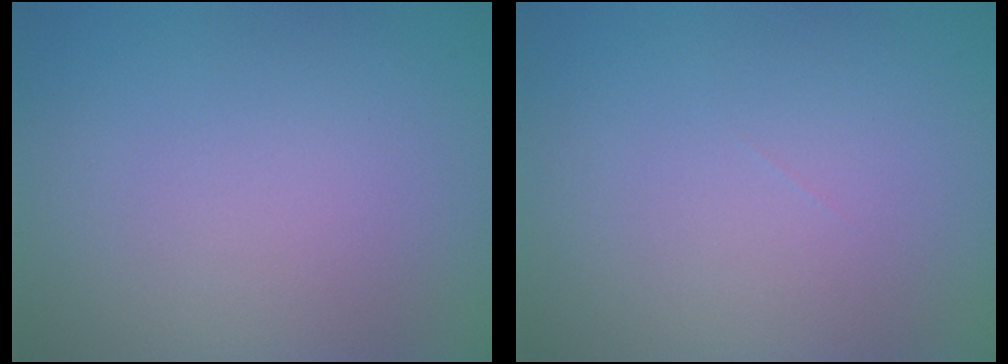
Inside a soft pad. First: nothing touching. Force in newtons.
{"total": 0.0}